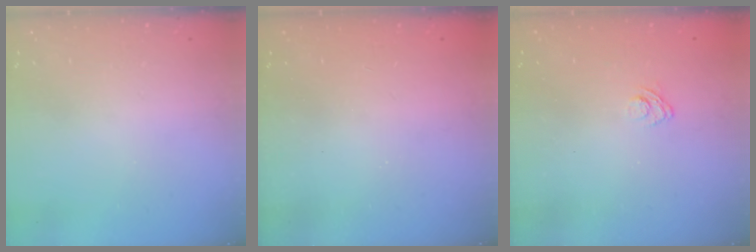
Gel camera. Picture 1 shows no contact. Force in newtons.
{"total": 2.3, "press": 2.2, "slide": 0.7}
{"total": 3.0, "press": 2.6, "slide": 1.4}